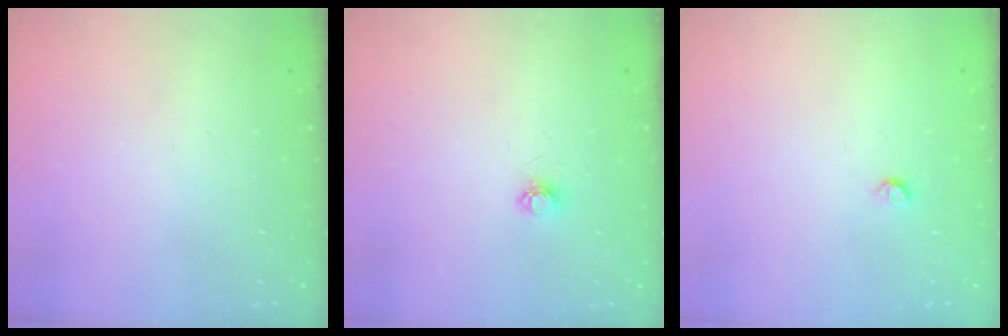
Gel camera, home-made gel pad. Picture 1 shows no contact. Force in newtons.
{"total": 4.7, "press": 4.6, "slide": 0.6}
{"total": 3.4, "press": 3.4, "slide": 0.6}